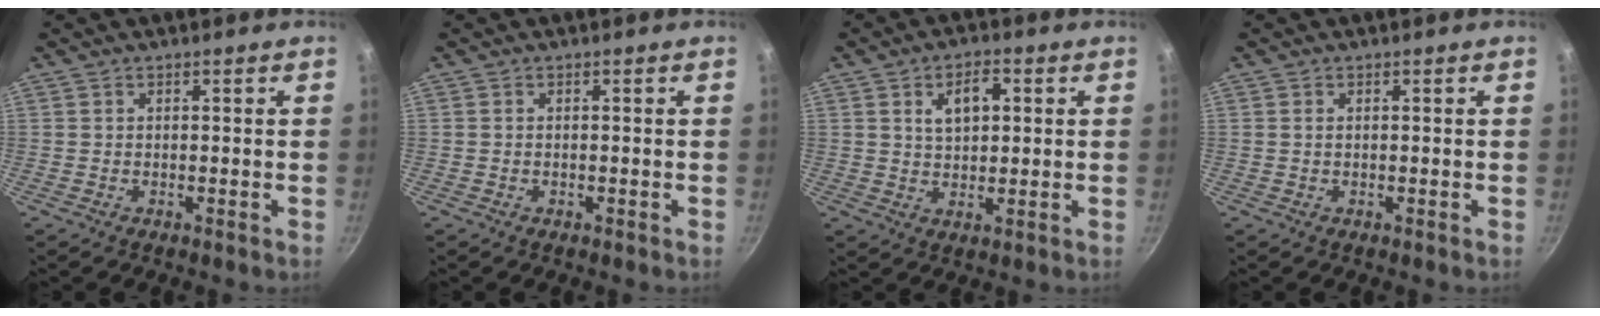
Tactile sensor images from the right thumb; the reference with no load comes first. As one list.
[{"total": 0.0}, {"total": 6.8, "force": [1.9, 4.0, 5.1], "torque": [-0.067, 0.002, 0.032]}, {"total": 0.6, "force": [0.1, 0.3, 0.5], "torque": [-0.009, 0.001, 0.002]}]